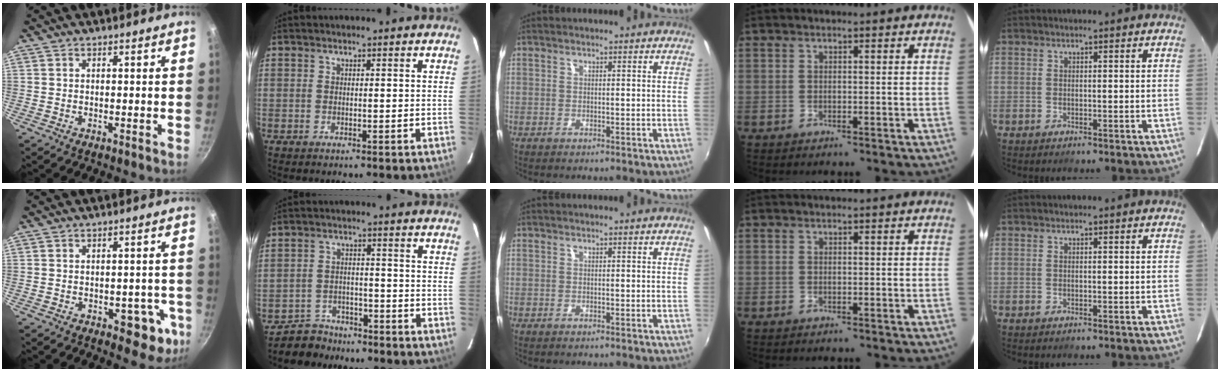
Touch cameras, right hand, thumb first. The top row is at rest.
{"thumb": {"total": 8.4, "force": [-2.8, 5.0, 6.1], "torque": [-0.030, 0.013, -0.030]}, "index": {"total": 6.3, "force": [-5.3, 3.5, 0.2], "torque": [-0.024, 0.018, -0.084]}}